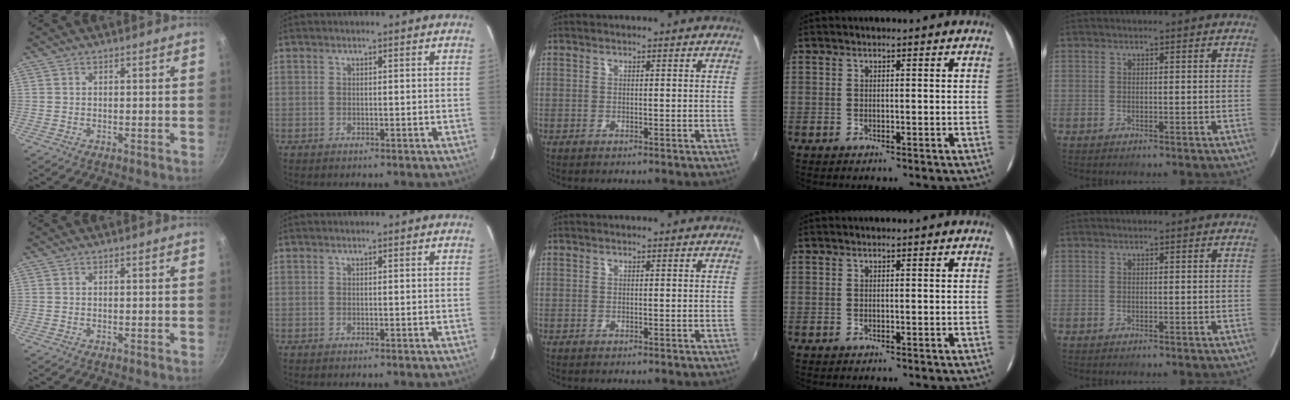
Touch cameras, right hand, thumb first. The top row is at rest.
{}